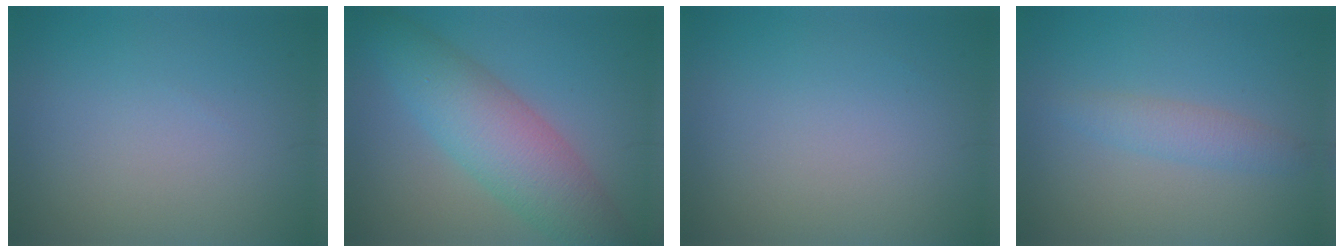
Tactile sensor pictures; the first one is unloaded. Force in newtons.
{"total": 7.1, "press": 7.0, "slide": 0.3}
{"total": 0.0}
{"total": 2.1, "press": 2.1, "slide": 0.1}